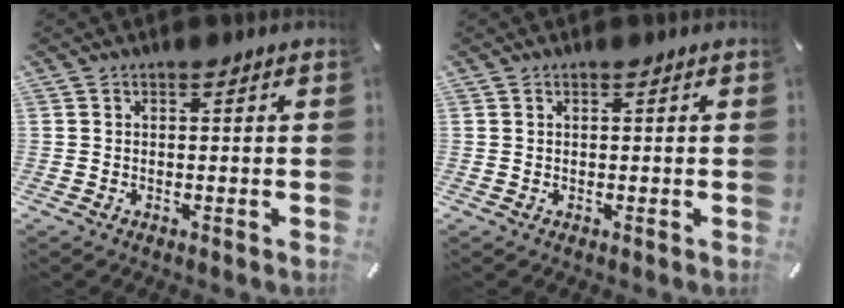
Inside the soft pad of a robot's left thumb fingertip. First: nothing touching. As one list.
[{"total": 0.0}]